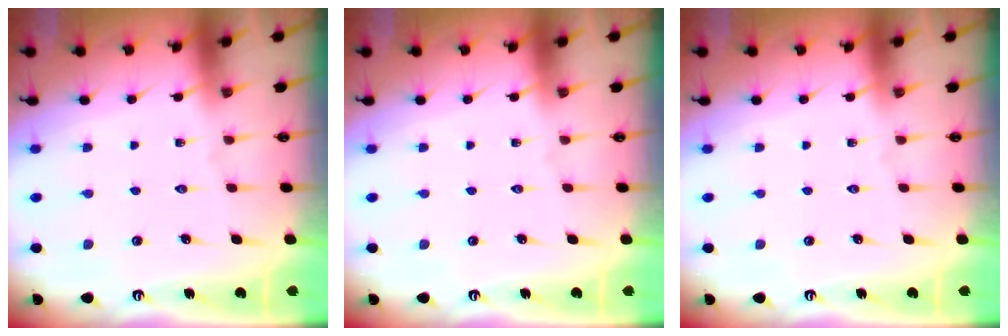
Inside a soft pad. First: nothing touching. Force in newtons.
{"total": 0.0}
{"total": 0.0}